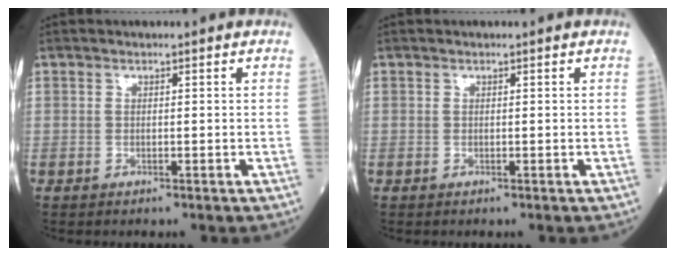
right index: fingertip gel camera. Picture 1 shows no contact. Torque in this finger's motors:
{"motor_torque": [-0.05, 0.03, -0.02, 0.00]}